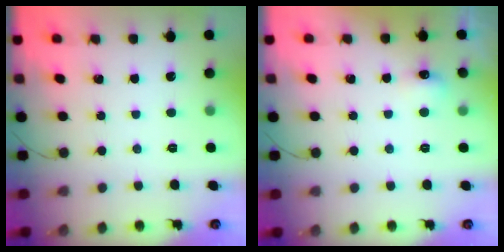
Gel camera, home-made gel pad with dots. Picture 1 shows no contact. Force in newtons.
{"total": 5.1, "press": 5.0, "slide": 1.3}